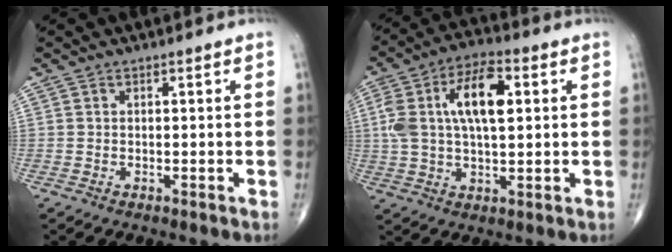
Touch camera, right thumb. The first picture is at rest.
{"total": 14.1, "force": [3.0, 6.6, 12.1], "torque": [-0.228, 0.017, 0.051]}